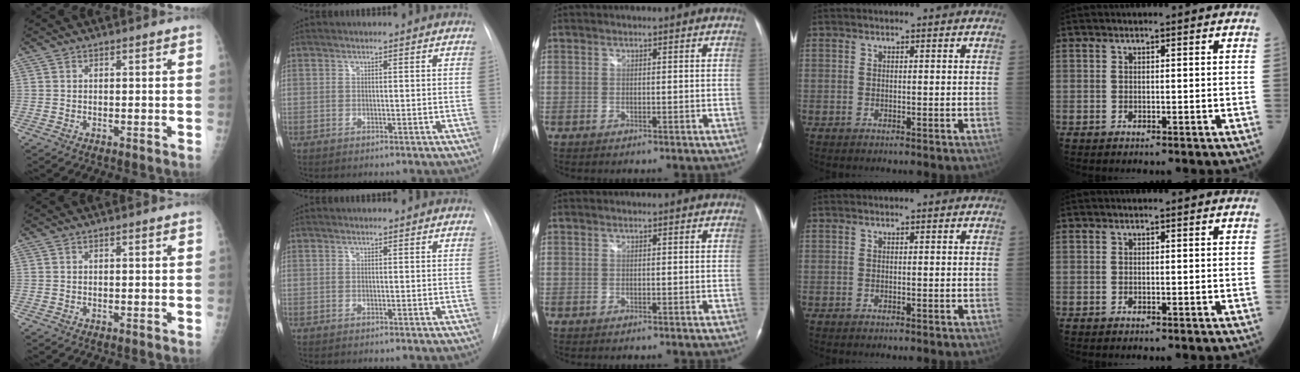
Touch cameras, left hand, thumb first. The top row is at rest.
{}